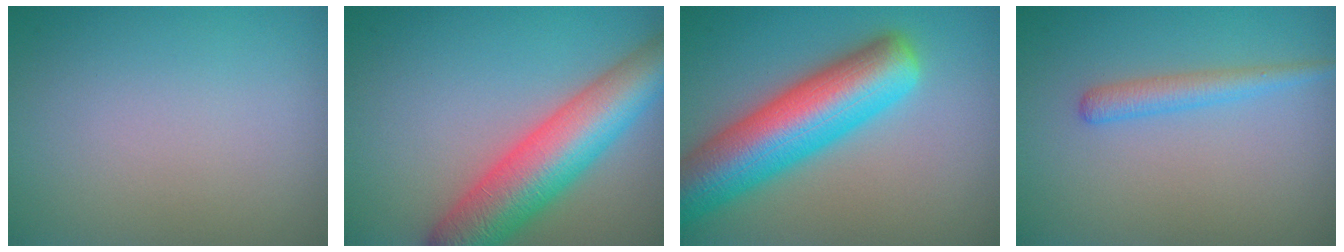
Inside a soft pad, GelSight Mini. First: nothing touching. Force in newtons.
{"total": 9.1, "press": 9.1, "slide": 0.4}
{"total": 10.3, "press": 10.3, "slide": 0.6}
{"total": 2.0, "press": 2.0, "slide": 0.1}